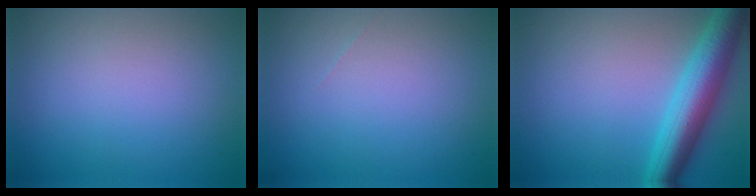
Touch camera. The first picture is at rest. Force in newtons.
{"total": 0.0}
{"total": 6.6, "press": 6.6, "slide": 0.1}